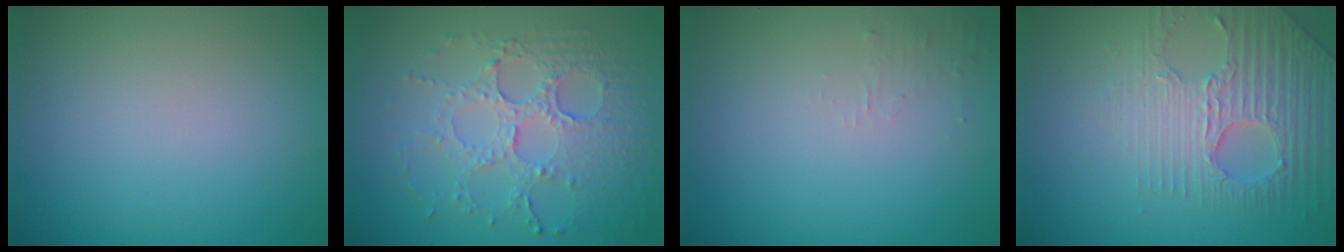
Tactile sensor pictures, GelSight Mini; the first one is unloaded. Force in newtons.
{"total": 5.6, "press": 3.9, "slide": 4.0}
{"total": 0.9, "press": 0.9, "slide": 0.1}
{"total": 3.9, "press": 3.8, "slide": 1.1}